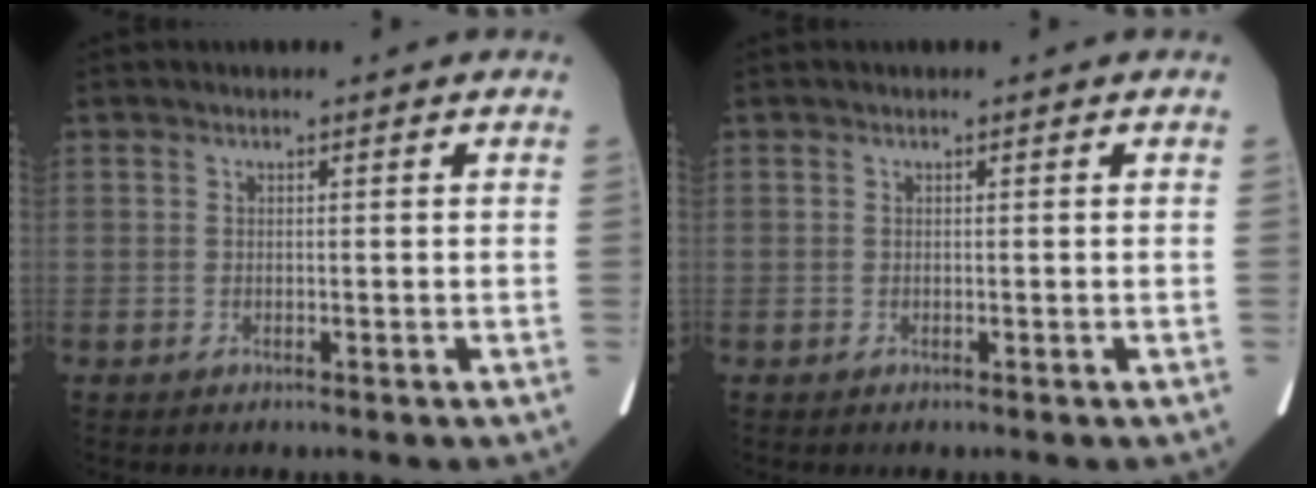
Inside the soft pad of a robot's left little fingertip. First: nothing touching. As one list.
[{"total": 0.0}]